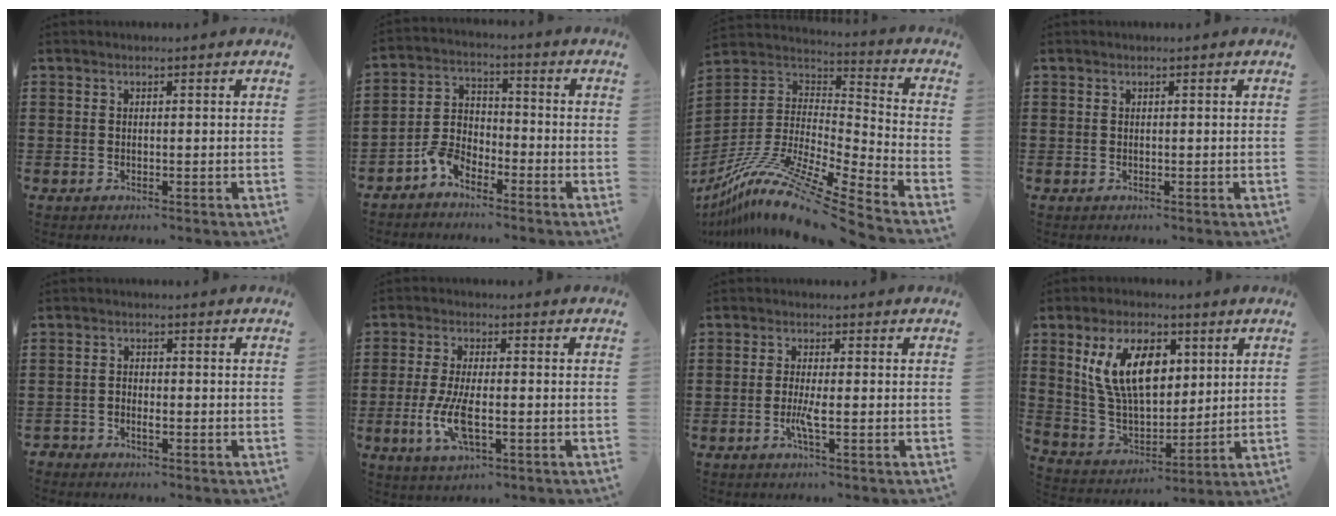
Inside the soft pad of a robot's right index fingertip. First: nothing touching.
{"total": 5.3, "force": [-3.9, 2.9, 2.0], "torque": [-0.057, 0.012, -0.081]}
{"total": 13.3, "force": [-10.5, 0.4, 8.2], "torque": [-0.167, -0.002, -0.206]}
{"total": 0.0}
{"total": 1.6, "force": [-1.2, 0.7, 0.7], "torque": [-0.015, 0.000, -0.025]}
{"total": 7.1, "force": [-1.8, 2.5, 6.3], "torque": [-0.139, -0.010, -0.037]}
{"total": 3.0, "force": [-1.1, 0.2, 2.8], "torque": [-0.062, -0.009, -0.024]}
{"total": 11.8, "force": [4.6, 6.5, 8.7], "torque": [-0.199, 0.018, 0.085]}